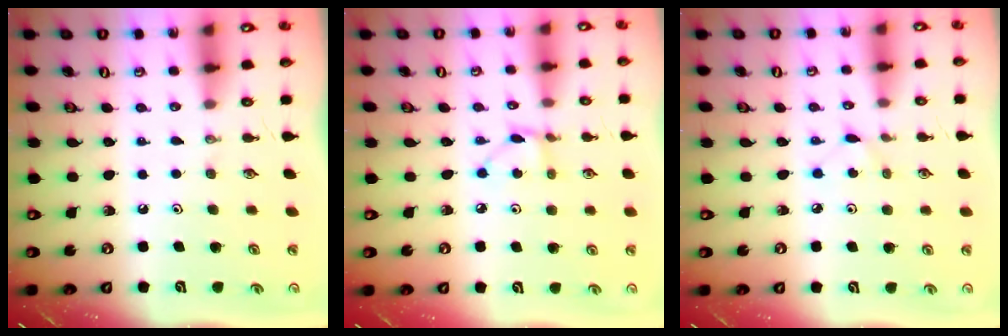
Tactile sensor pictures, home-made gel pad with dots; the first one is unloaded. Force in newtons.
{"total": 2.8, "press": 2.8, "slide": 0.4}
{"total": 3.1, "press": 3.1, "slide": 0.4}